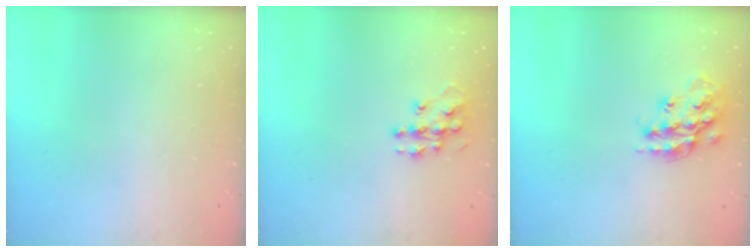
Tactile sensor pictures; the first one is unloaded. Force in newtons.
{"total": 10.6, "press": 10.6, "slide": 0.6}
{"total": 16.3, "press": 16.3, "slide": 0.8}